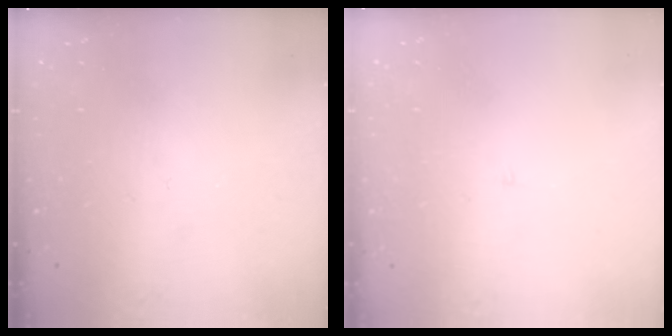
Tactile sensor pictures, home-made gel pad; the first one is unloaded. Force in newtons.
{"total": 2.1, "press": 2.1, "slide": 0.2}